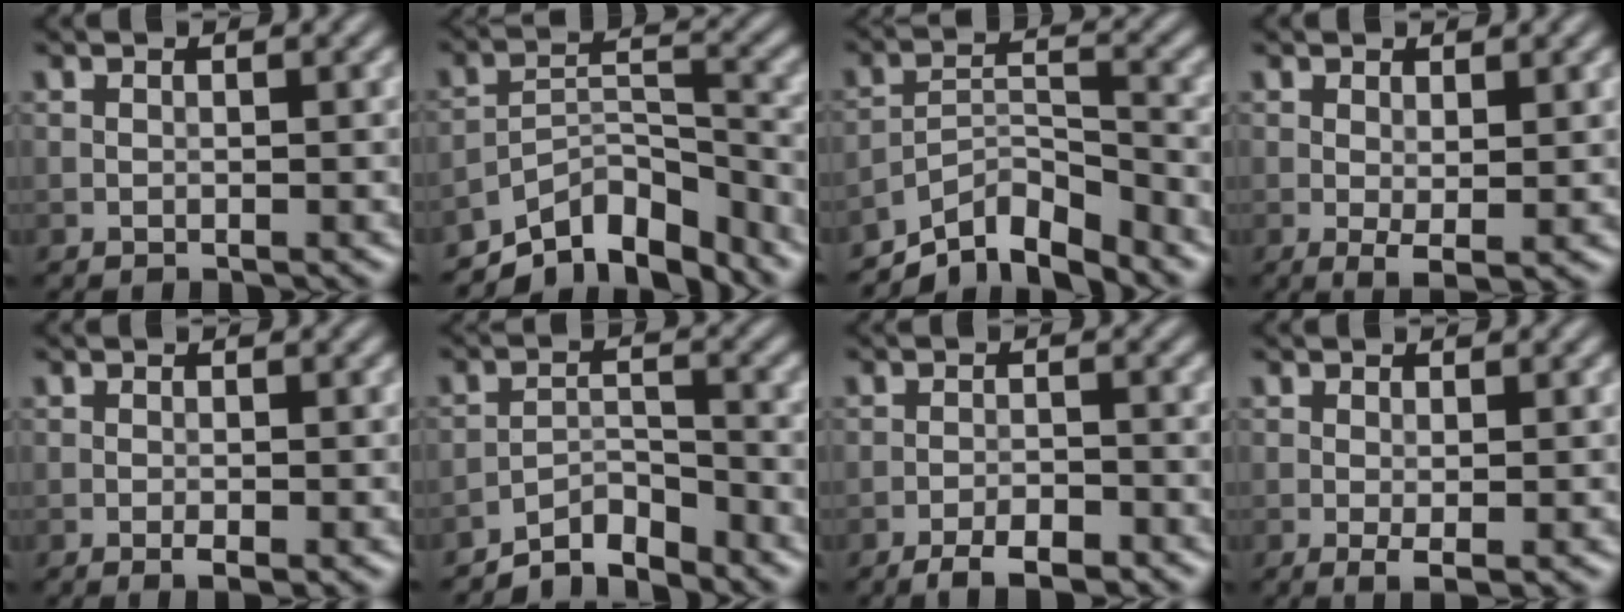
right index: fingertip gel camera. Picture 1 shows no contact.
{"total": 7.9, "force": [-6.5, 2.8, 3.5], "torque": [-0.043, -0.004, -0.118]}
{"total": 6.3, "force": [-5.4, 1.7, 2.8], "torque": [-0.037, -0.002, -0.101]}
{"total": 1.8, "force": [0.2, 0.6, 1.7], "torque": [-0.030, -0.006, 0.006]}
{"total": 1.3, "force": [-0.4, 0.3, 1.1], "torque": [-0.020, -0.005, -0.006]}
{"total": 3.6, "force": [-3.4, 0.7, 0.9], "torque": [-0.010, 0.008, -0.069]}
{"total": 3.2, "force": [-2.3, 0.9, 2.0], "torque": [-0.031, 0.004, -0.042]}
{"total": 1.4, "force": [-0.2, 0.3, 1.4], "torque": [-0.024, -0.007, -0.004]}